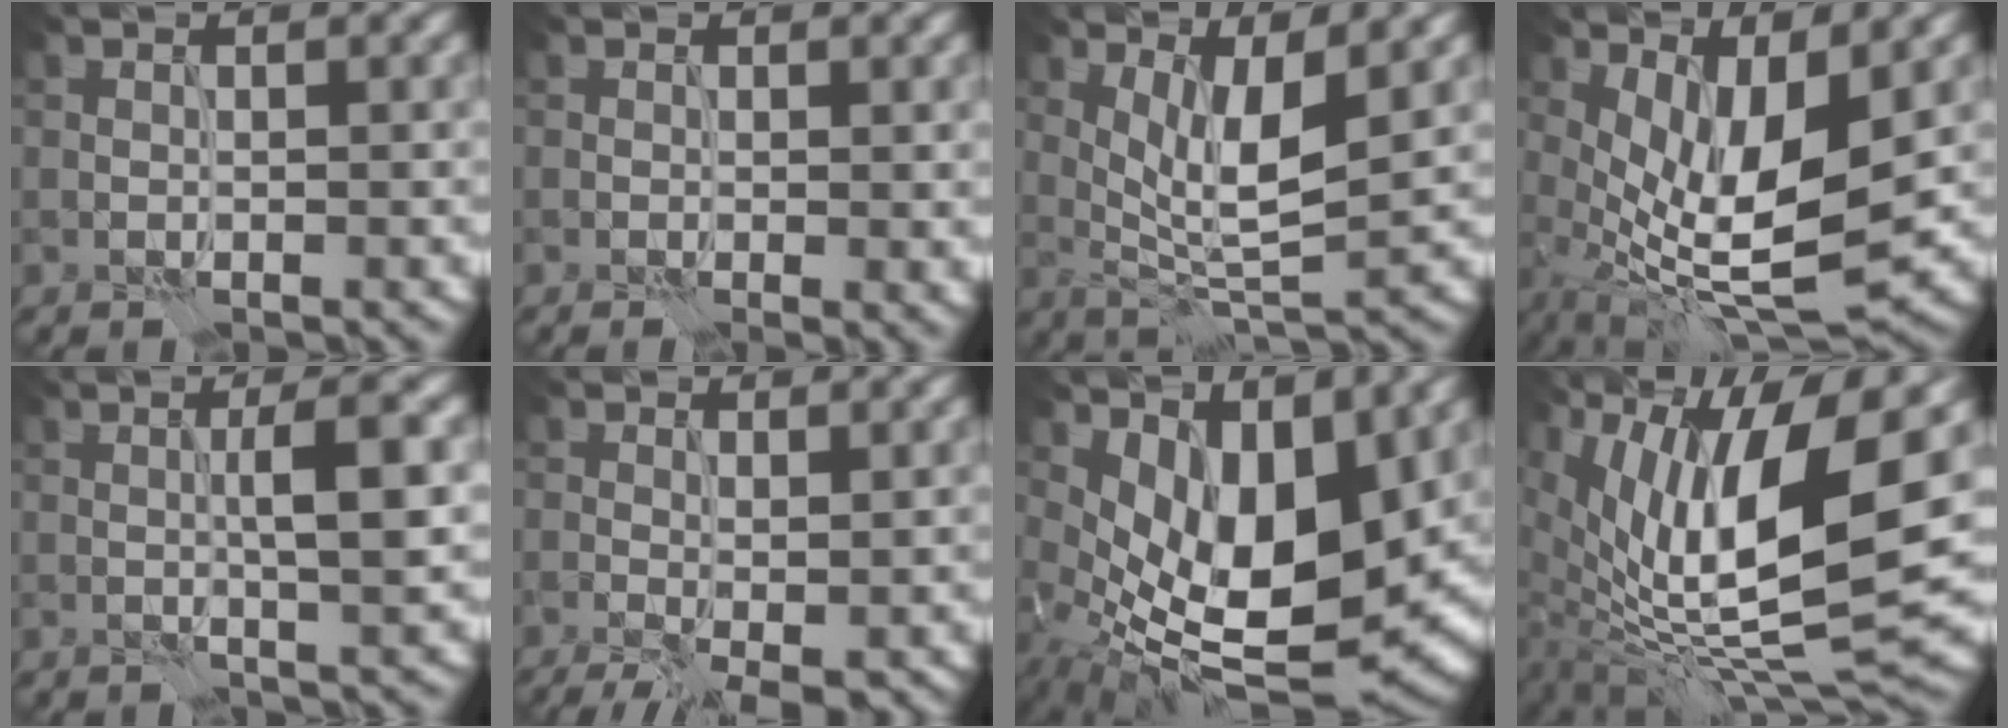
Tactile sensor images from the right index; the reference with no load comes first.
{"total": 1.0, "force": [0.2, 0.1, 1.0], "torque": [-0.015, -0.004, 0.005]}
{"total": 5.3, "force": [1.8, 1.3, 4.8], "torque": [-0.087, -0.013, 0.037]}
{"total": 9.1, "force": [0.2, 2.9, 8.6], "torque": [-0.162, -0.011, 0.006]}
{"total": 3.8, "force": [0.1, 0.4, 3.8], "torque": [-0.056, 0.009, -0.002]}
{"total": 4.4, "force": [-1.2, 1.5, 4.0], "torque": [-0.070, -0.011, -0.017]}
{"total": 11.9, "force": [1.0, 6.0, 10.2], "torque": [-0.167, -0.027, 0.028]}
{"total": 13.8, "force": [3.4, 4.5, 12.6], "torque": [-0.227, -0.004, 0.062]}